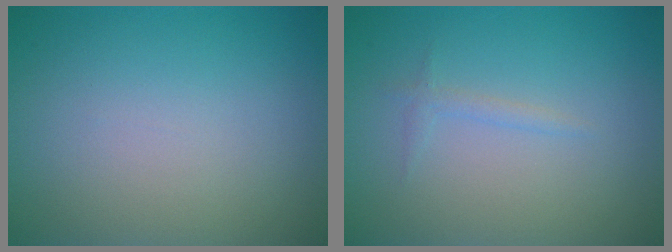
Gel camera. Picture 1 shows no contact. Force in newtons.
{"total": 0.8, "press": 0.8, "slide": 0.1}